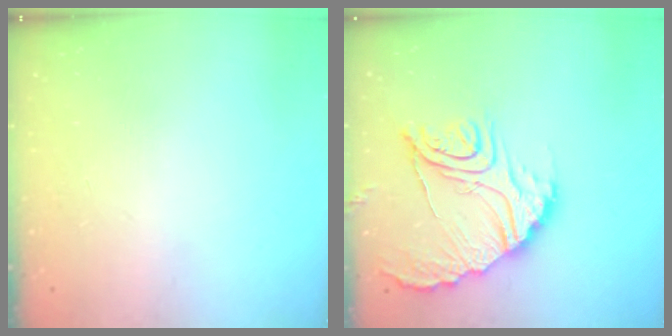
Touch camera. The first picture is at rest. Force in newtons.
{"total": 17.5, "press": 17.5, "slide": 1.1}